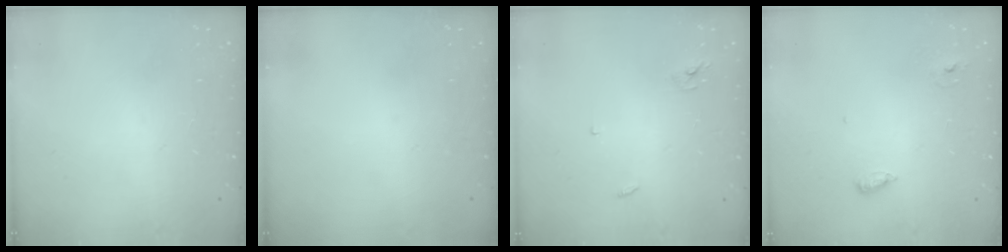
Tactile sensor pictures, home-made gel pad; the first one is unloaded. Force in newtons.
{"total": 0.0}
{"total": 2.5, "press": 2.5, "slide": 0.1}
{"total": 6.0, "press": 5.8, "slide": 1.5}